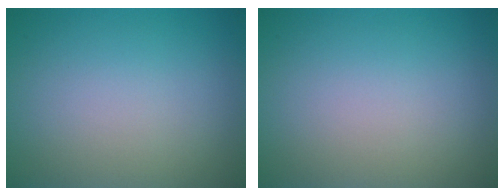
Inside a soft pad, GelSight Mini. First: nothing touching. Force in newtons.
{"total": 0.0}